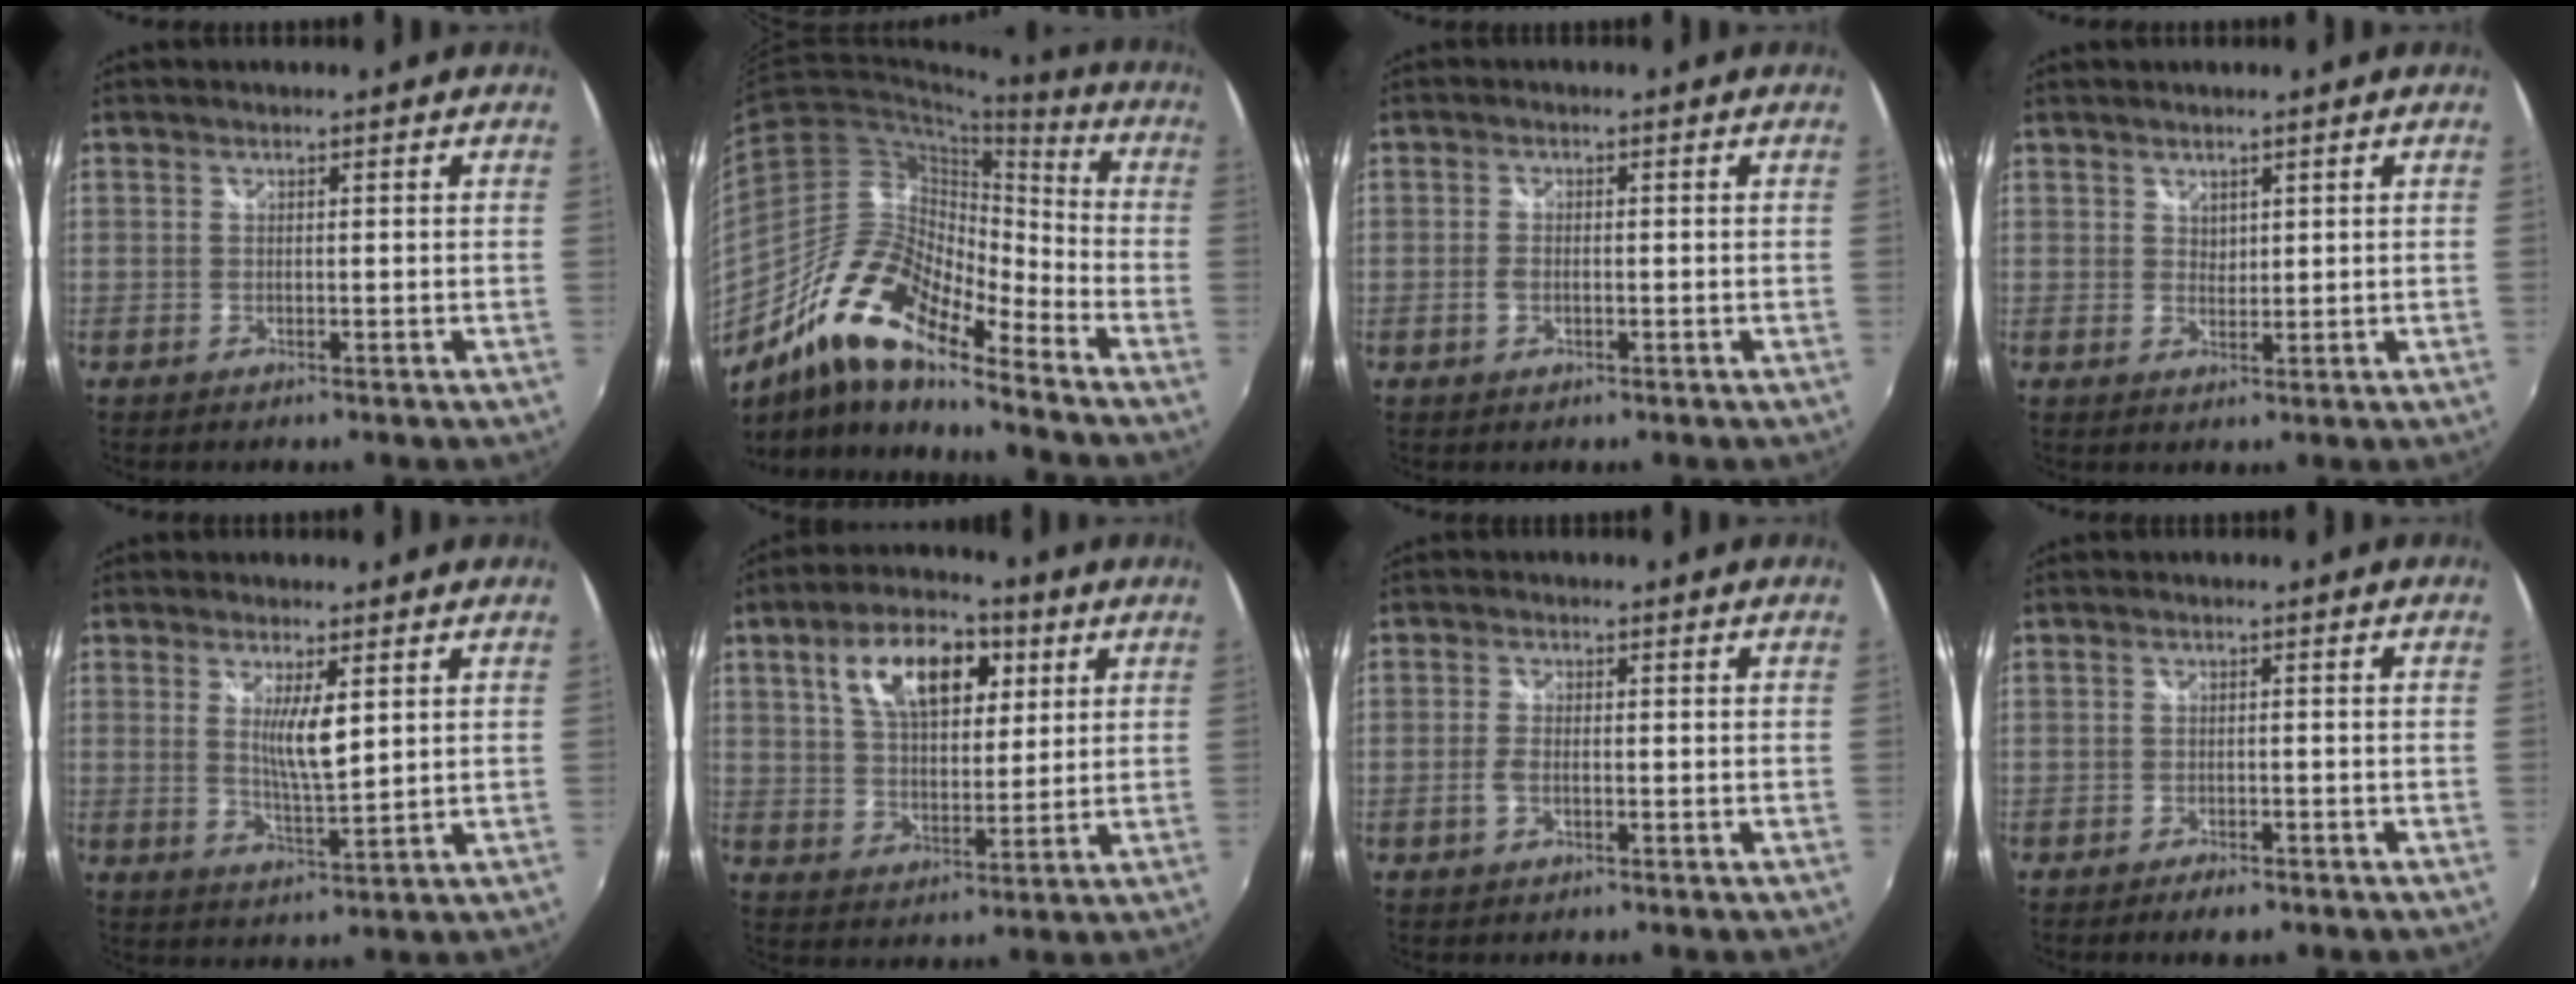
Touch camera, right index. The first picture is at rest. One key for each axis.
{"total": 17.4, "fx": -12.8, "fy": 5.4, "fz": 10.5, "tx": -0.192, "ty": -0.008, "tz": -0.250}
{"total": 2.4, "fx": -0.8, "fy": 1.2, "fz": 1.9, "tx": -0.041, "ty": -0.001, "tz": -0.016}
{"total": 1.6, "fx": 1.2, "fy": 1.0, "fz": 0.3, "tx": 0.000, "ty": 0.001, "tz": 0.021}
{"total": 6.2, "fx": 1.8, "fy": 1.4, "fz": 5.8, "tx": -0.100, "ty": -0.011, "tz": 0.035}
{"total": 13.9, "fx": 5.7, "fy": 7.3, "fz": 10.4, "tx": -0.182, "ty": 0.027, "tz": 0.096}
{"total": 2.5, "fx": -0.8, "fy": 1.2, "fz": 2.1, "tx": -0.046, "ty": -0.001, "tz": -0.016}
{"total": 3.5, "fx": -2.7, "fy": 1.3, "fz": 1.9, "tx": -0.046, "ty": -0.010, "tz": -0.043}